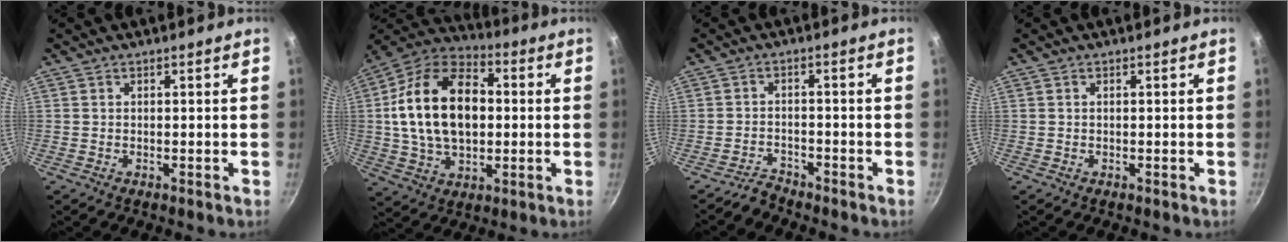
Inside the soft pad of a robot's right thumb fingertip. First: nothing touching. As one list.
[{"total": 21.0, "force": [1.5, 13.5, 16.0], "torque": [-0.258, 0.025, 0.019]}, {"total": 2.7, "force": [-2.7, 0.5, -0.1], "torque": [0.008, 0.024, -0.051]}, {"total": 0.0}]